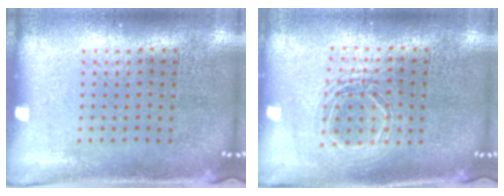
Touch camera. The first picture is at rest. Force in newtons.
{"total": 1.8, "press": 1.5, "slide": 0.9}